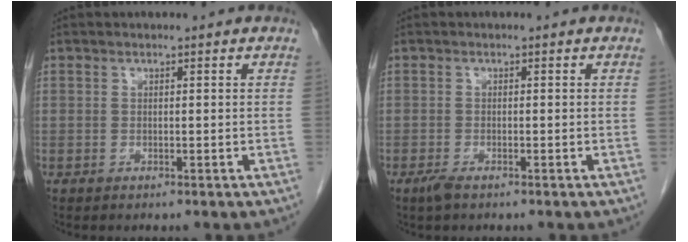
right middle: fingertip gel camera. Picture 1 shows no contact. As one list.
[{"total": 1.5, "force": [-1.1, 0.2, 1.0], "torque": [-0.028, -0.004, -0.020]}]